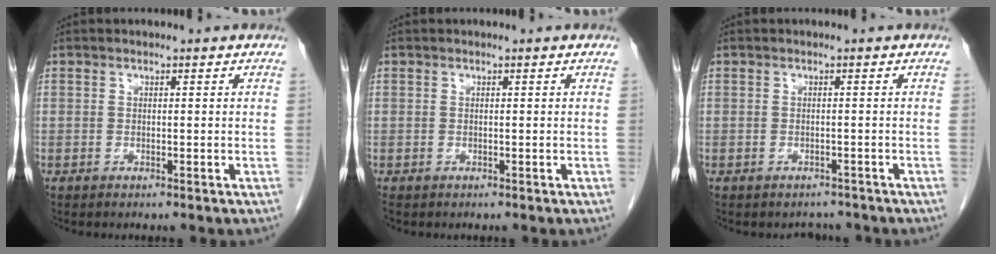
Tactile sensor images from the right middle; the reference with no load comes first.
{"total": 0.6, "force": [-0.5, 0.3, 0.2], "torque": [-0.005, 0.001, -0.007]}
{"total": 2.4, "force": [-2.1, 1.1, -0.1], "torque": [0.000, 0.001, -0.030]}